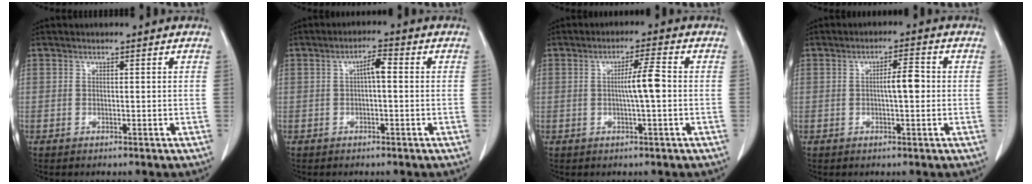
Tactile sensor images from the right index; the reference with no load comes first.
{"total": 3.6, "force": [0.2, 0.7, 3.5], "torque": [-0.058, 0.014, 0.003]}
{"total": 4.7, "force": [-0.1, 0.1, 4.7], "torque": [-0.080, 0.003, -0.003]}
{"total": 3.9, "force": [0.0, 0.9, 3.8], "torque": [-0.062, 0.006, -0.001]}